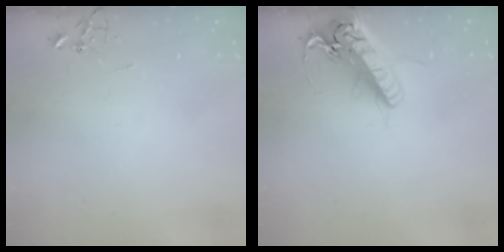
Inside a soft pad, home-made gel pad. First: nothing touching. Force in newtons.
{"total": 21.0, "press": 20.7, "slide": 3.7}